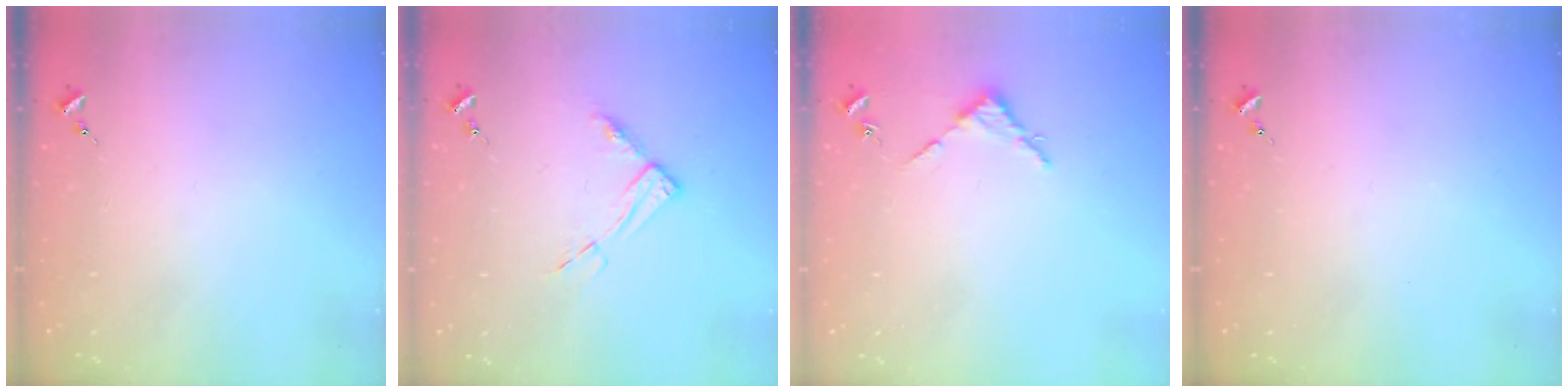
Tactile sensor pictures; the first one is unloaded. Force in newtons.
{"total": 8.7, "press": 8.6, "slide": 0.9}
{"total": 2.7, "press": 2.7, "slide": 0.3}
{"total": 0.0}